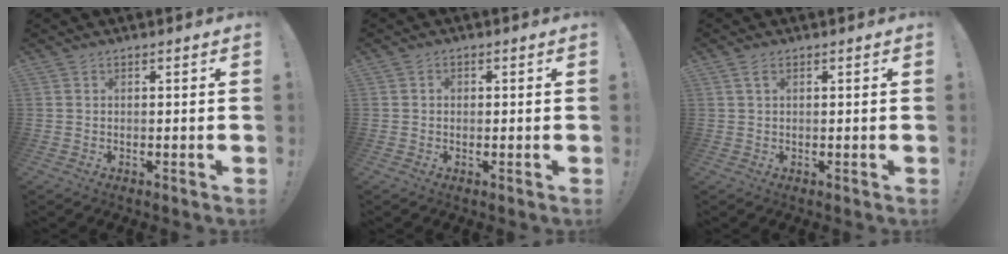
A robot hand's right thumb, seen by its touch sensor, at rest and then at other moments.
{"total": 1.0, "force": [-0.3, 0.8, 0.5], "torque": [-0.017, 0.007, -0.005]}
{"total": 2.5, "force": [1.1, 1.2, 1.8], "torque": [-0.033, 0.002, 0.020]}